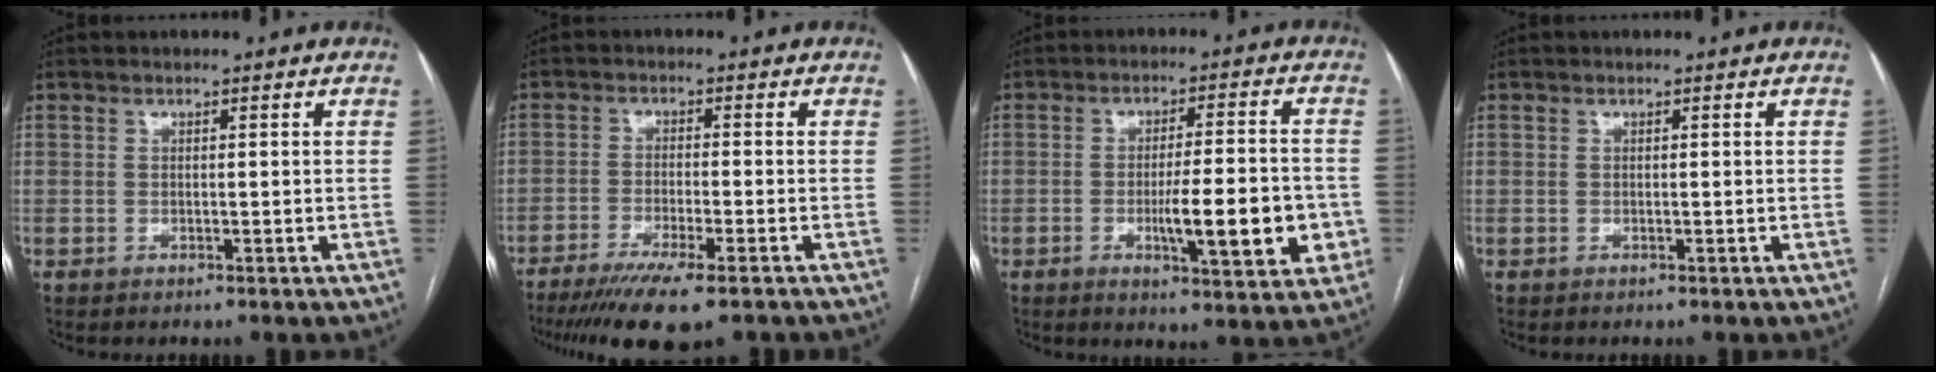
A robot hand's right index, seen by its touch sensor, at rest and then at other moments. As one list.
[{"total": 11.4, "force": [-8.4, 1.2, 7.6], "torque": [-0.115, -0.024, -0.131]}, {"total": 11.7, "force": [-3.0, 2.1, 11.2], "torque": [-0.161, 0.000, -0.038]}, {"total": 0.0}]